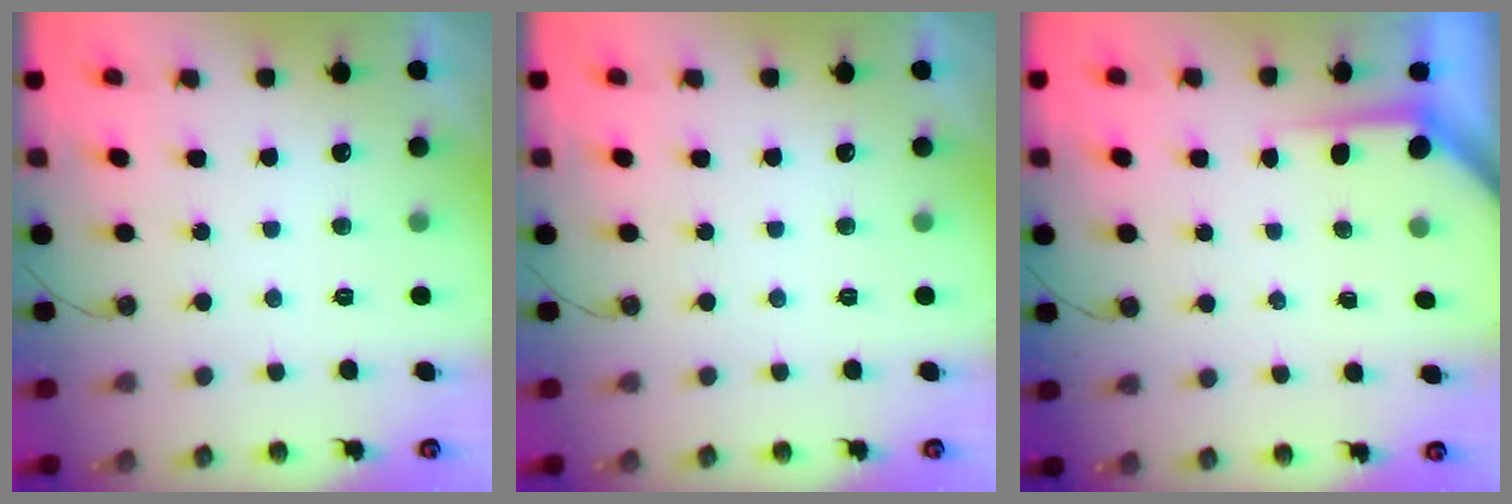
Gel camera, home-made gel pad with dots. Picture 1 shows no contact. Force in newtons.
{"total": 0.0}
{"total": 3.6, "press": 3.6, "slide": 0.3}